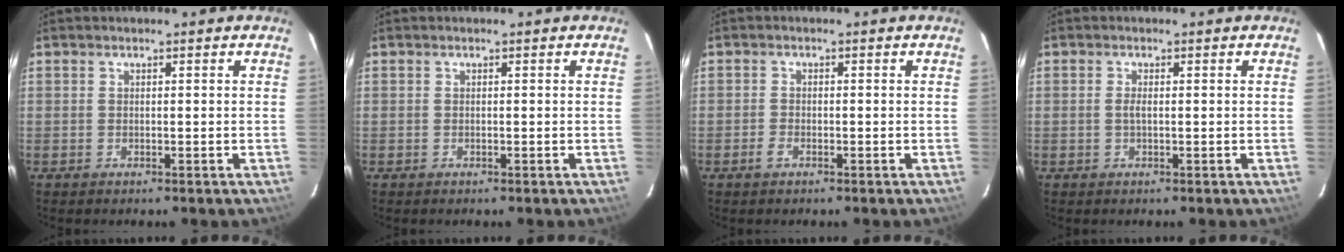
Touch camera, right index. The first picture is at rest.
{"total": 0.0}
{"total": 1.6, "force": [-1.1, 0.8, 0.9], "torque": [-0.022, 0.000, -0.022]}
{"total": 1.2, "force": [-0.1, 0.1, 1.1], "torque": [-0.023, 0.001, -0.004]}